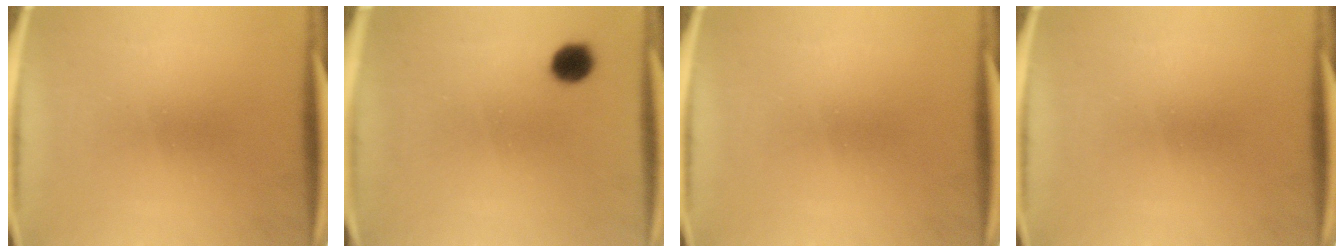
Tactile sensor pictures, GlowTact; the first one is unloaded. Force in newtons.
{"total": 4.4}
{"total": 0.0}
{"total": 0.0}